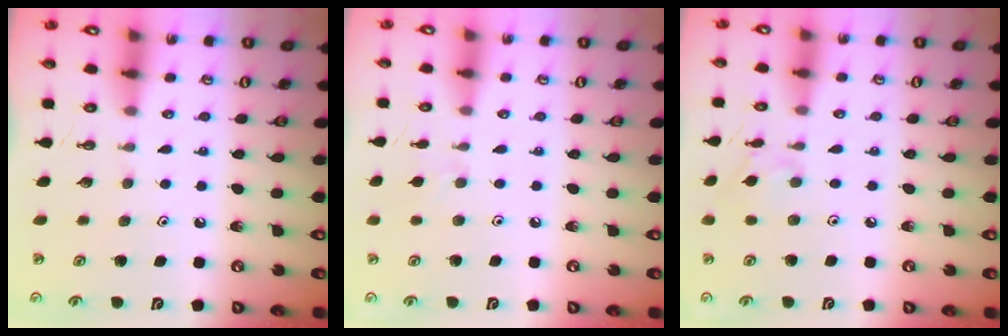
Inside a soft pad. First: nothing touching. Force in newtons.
{"total": 4.5, "press": 4.4, "slide": 0.8}
{"total": 4.5, "press": 4.5, "slide": 0.4}